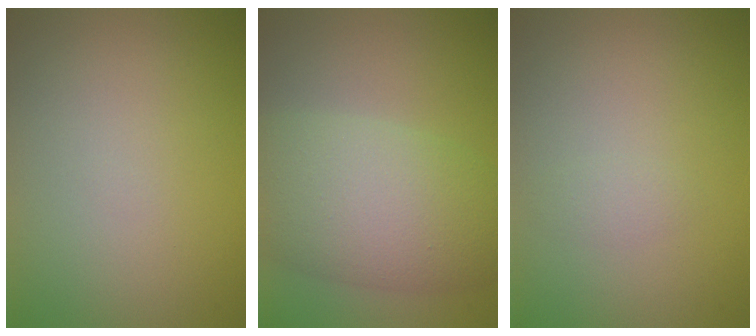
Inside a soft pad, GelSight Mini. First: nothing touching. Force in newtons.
{"total": 8.6, "press": 8.6, "slide": 0.6}
{"total": 0.8, "press": 0.8, "slide": 0.0}